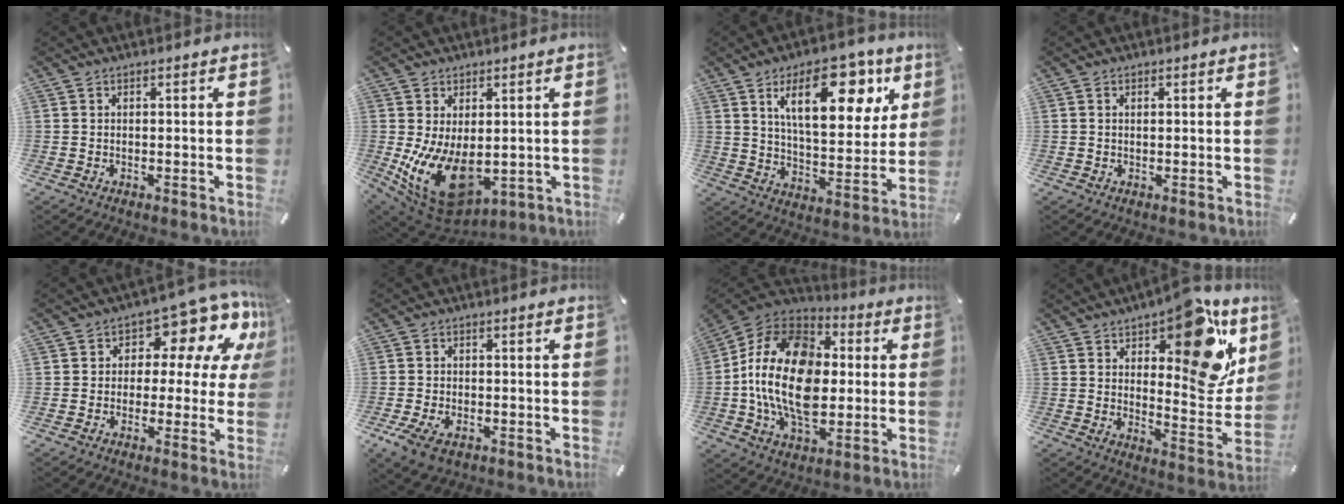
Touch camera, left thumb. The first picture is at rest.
{"total": 14.8, "force": [-1.4, 9.6, 11.2], "torque": [-0.210, -0.012, -0.008]}
{"total": 20.1, "force": [9.6, 9.4, 15.0], "torque": [-0.226, -0.022, 0.153]}
{"total": 0.7, "force": [0.3, 0.3, 0.6], "torque": [-0.012, 0.002, 0.005]}
{"total": 10.9, "force": [5.6, 6.5, 6.7], "torque": [-0.093, -0.044, 0.096]}
{"total": 4.9, "force": [-2.1, 3.2, 3.1], "torque": [-0.076, 0.003, -0.041]}
{"total": 22.1, "force": [-1.0, 15.2, 16.1], "torque": [-0.335, 0.007, -0.023]}
{"total": 19.0, "force": [10.3, 8.9, 13.2], "torque": [-0.145, -0.078, 0.168]}